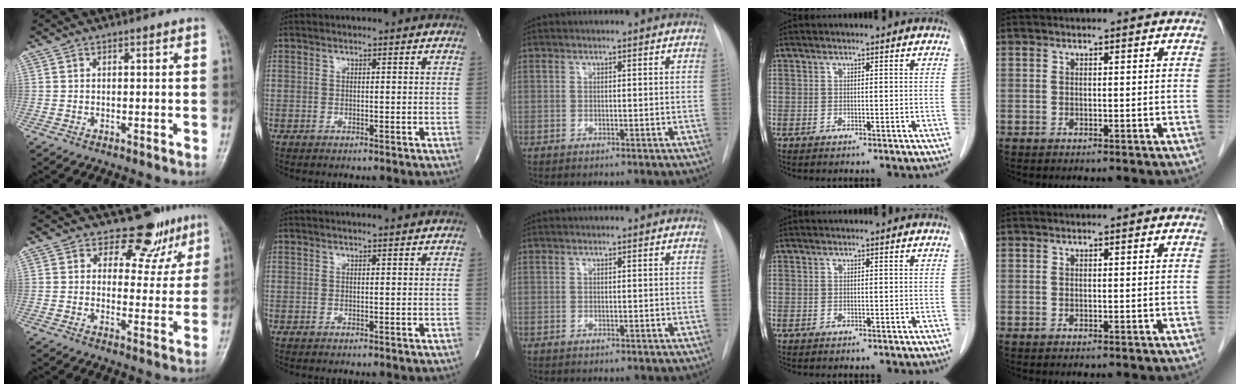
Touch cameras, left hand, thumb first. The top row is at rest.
{"thumb": {"total": 8.4, "force": [6.2, 5.4, 1.9], "torque": [0.016, -0.038, 0.071]}, "index": {"total": 1.1, "force": [1.0, -0.2, 0.3], "torque": [-0.009, -0.002, 0.014]}}